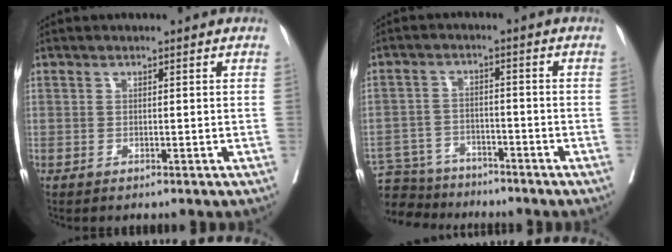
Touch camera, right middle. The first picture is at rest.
{"total": 9.1, "force": [-8.4, 3.4, 0.9], "torque": [-0.023, 0.010, -0.138]}